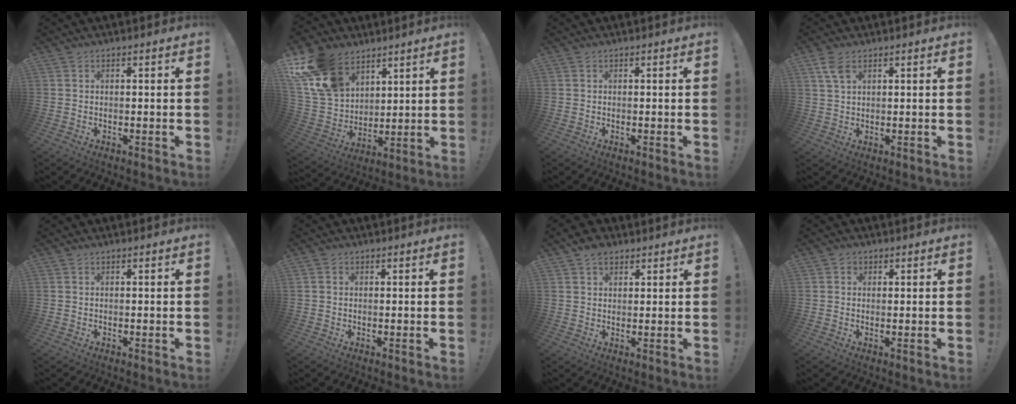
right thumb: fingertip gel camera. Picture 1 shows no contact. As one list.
[{"total": 18.0, "force": [10.9, 11.6, 8.4], "torque": [-0.166, -0.059, 0.213]}, {"total": 0.0}, {"total": 4.5, "force": [2.4, 2.2, 3.2], "torque": [-0.060, -0.006, 0.046]}, {"total": 0.0}, {"total": 0.6, "force": [0.0, 0.6, 0.1], "torque": [-0.005, 0.004, 0.001]}, {"total": 4.4, "force": [2.9, 2.9, 1.6], "torque": [-0.017, -0.012, 0.052]}, {"total": 1.2, "force": [0.8, 0.9, 0.3], "torque": [0.009, -0.003, 0.010]}]